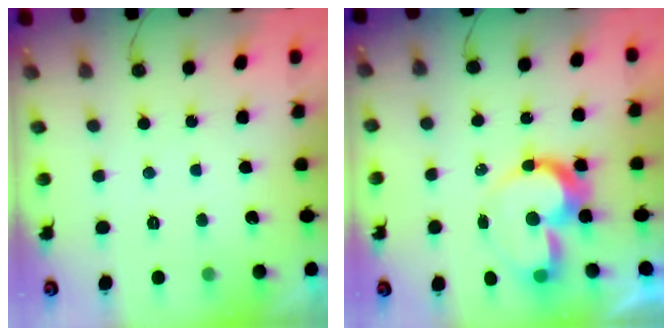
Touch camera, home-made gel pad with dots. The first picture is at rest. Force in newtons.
{"total": 11.8, "press": 11.8, "slide": 1.3}